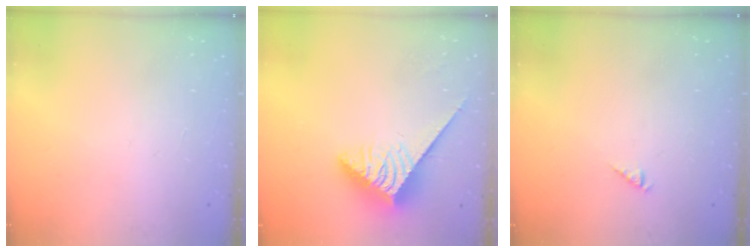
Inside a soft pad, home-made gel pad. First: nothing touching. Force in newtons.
{"total": 4.0, "press": 3.9, "slide": 0.7}
{"total": 2.6, "press": 2.6, "slide": 0.4}